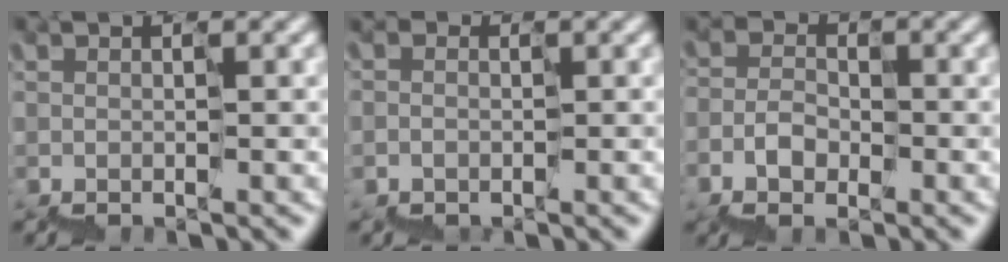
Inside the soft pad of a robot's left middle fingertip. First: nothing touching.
{"total": 1.5, "force": [-1.2, 0.1, -0.9], "torque": [0.004, 0.000, -0.018]}
{"total": 1.8, "force": [-1.2, 1.3, 0.1], "torque": [-0.005, 0.012, -0.023]}